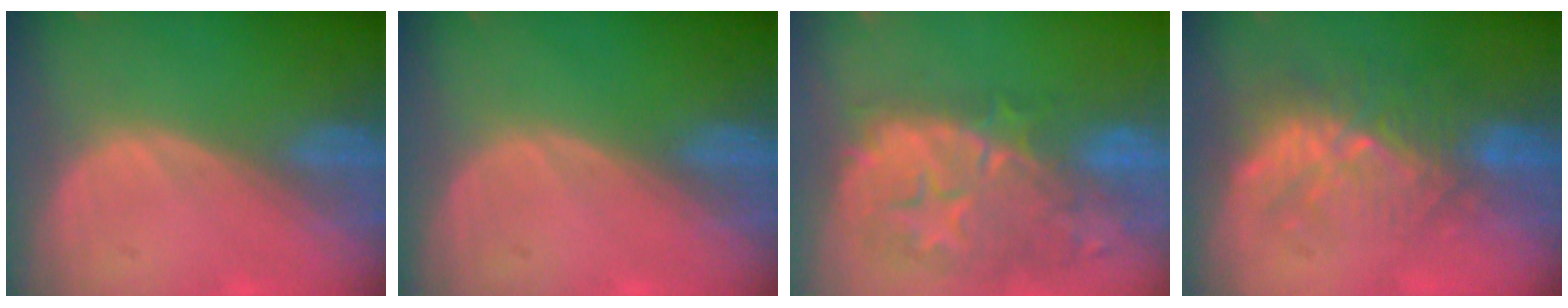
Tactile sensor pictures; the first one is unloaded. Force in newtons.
{"total": 0.0}
{"total": 12.2, "press": 11.0, "slide": 5.2}
{"total": 9.3, "press": 8.6, "slide": 3.6}